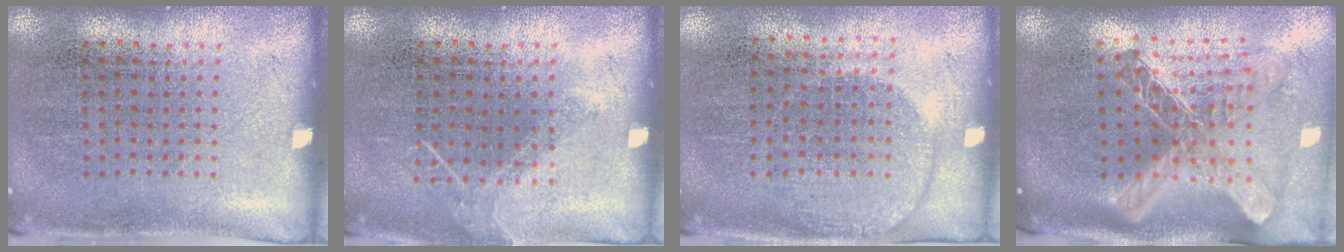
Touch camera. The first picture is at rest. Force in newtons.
{"total": 1.0, "press": 0.9, "slide": 0.3}
{"total": 1.4, "press": 1.2, "slide": 0.6}
{"total": 2.8, "press": 2.0, "slide": 1.9}